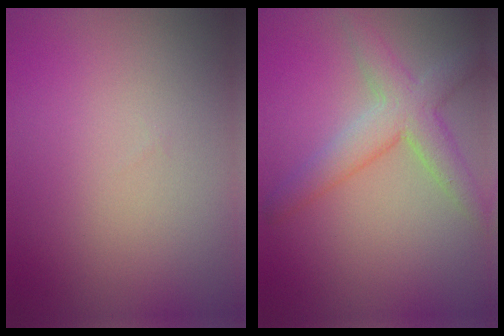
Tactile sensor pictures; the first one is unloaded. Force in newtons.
{"total": 4.4, "press": 4.3, "slide": 0.3}